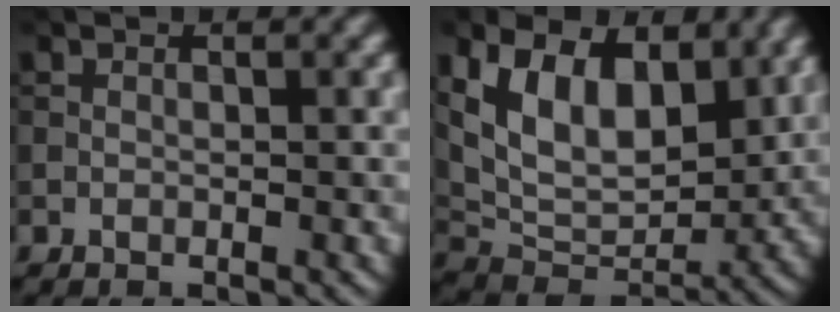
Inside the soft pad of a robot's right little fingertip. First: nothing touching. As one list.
[{"total": 10.2, "force": [3.4, 6.4, 7.1], "torque": [-0.139, -0.012, 0.054]}]